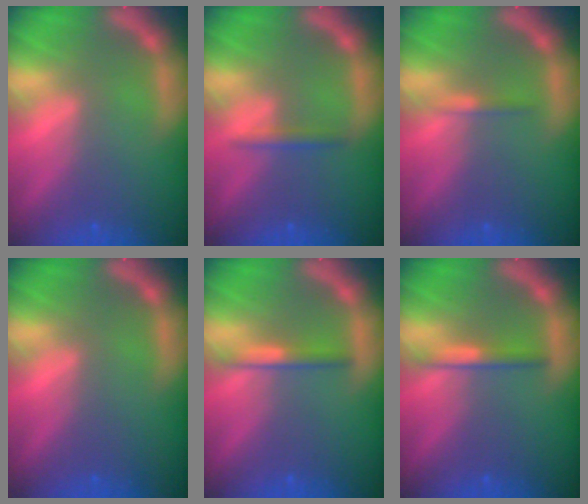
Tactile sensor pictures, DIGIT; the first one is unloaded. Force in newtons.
{"total": 1.4}
{"total": 0.9}
{"total": 0.0}
{"total": 2.0}
{"total": 2.0}